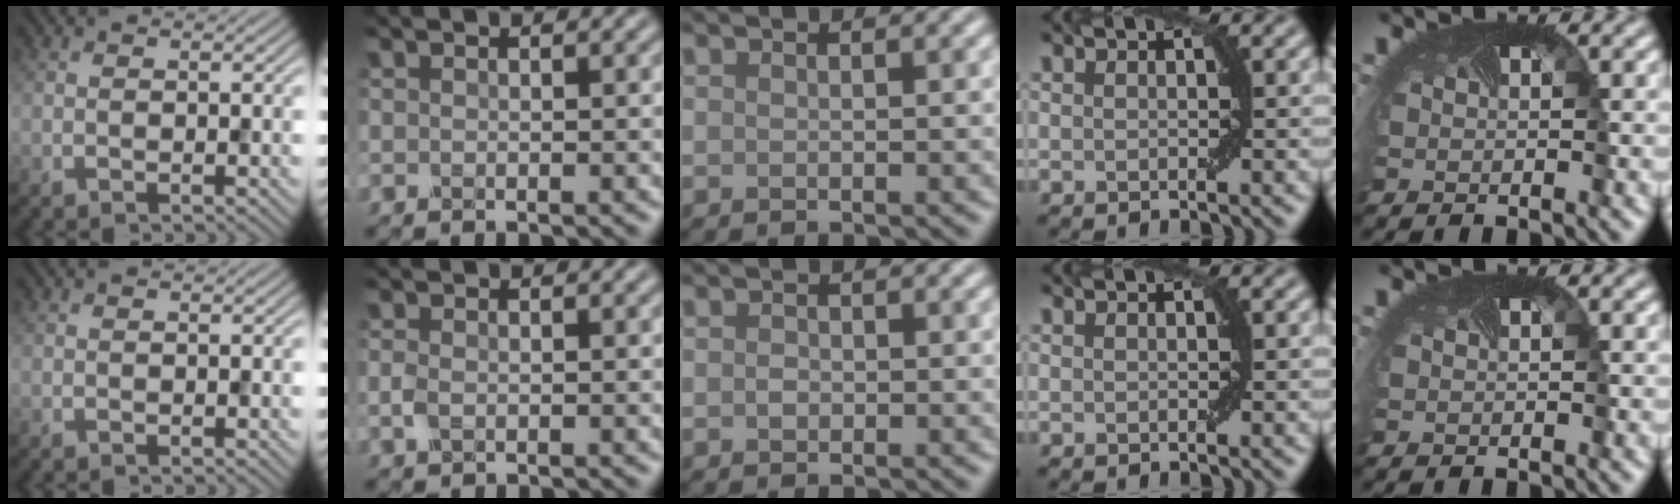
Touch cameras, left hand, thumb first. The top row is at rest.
{"index": {"total": 1.2, "force": [-0.3, 0.8, 0.8], "torque": [-0.021, -0.003, -0.004]}, "middle": {"total": 0.7, "force": [-0.1, 0.6, 0.4], "torque": [-0.007, -0.001, -0.004]}}